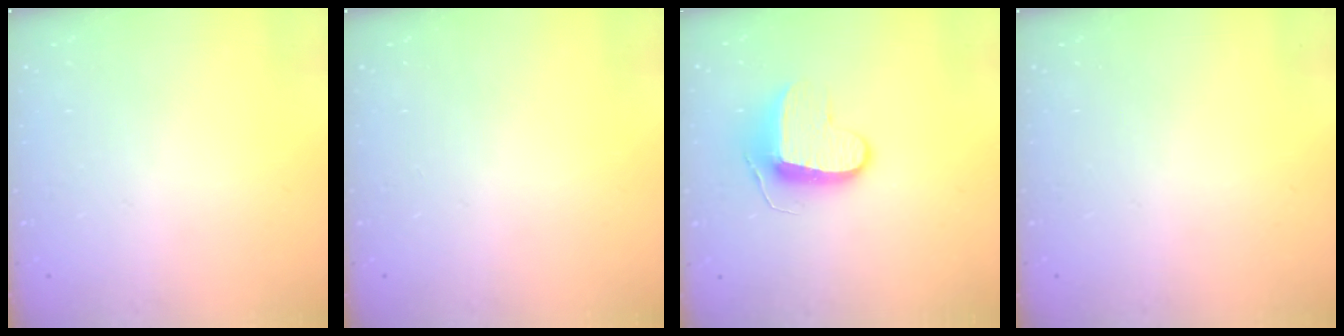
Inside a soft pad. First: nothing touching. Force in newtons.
{"total": 0.0}
{"total": 9.4, "press": 9.4, "slide": 0.5}
{"total": 0.0}